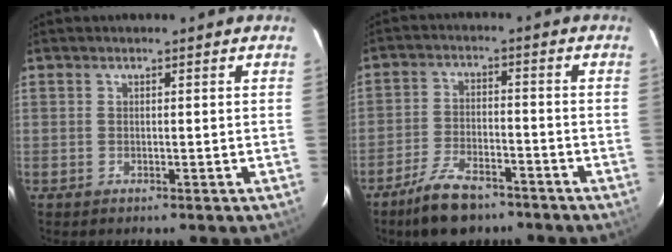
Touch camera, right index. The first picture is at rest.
{"total": 9.6, "force": [-7.2, 3.9, 4.8], "torque": [-0.114, 0.001, -0.124]}